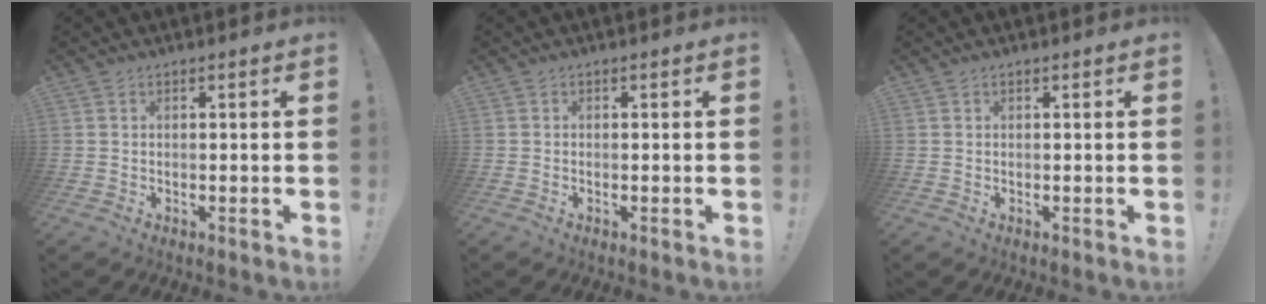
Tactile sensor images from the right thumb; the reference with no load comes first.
{"total": 0.0}
{"total": 0.0}